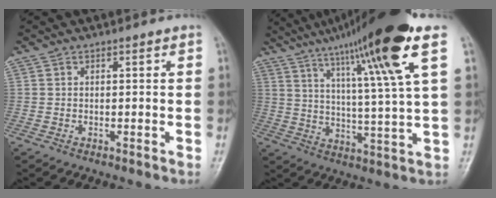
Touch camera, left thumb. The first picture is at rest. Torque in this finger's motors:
{"motor_torque": [1.64, -0.47, 1.68, -1.09, 0.20]}